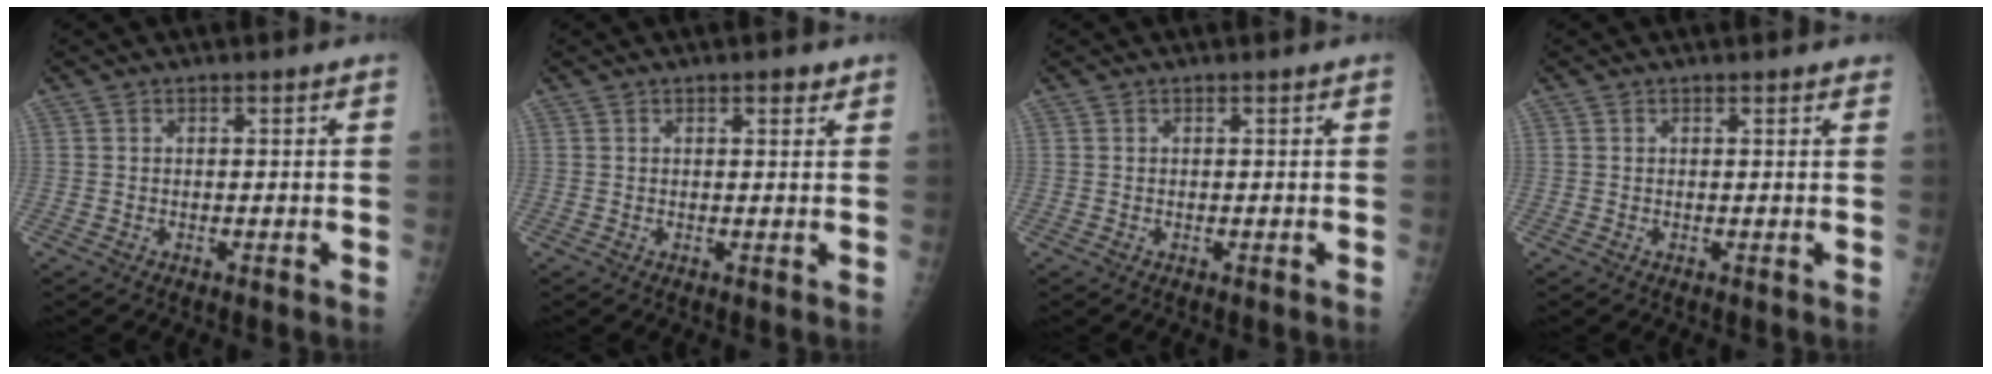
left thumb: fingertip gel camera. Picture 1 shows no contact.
{"total": 1.8, "force": [1.1, 0.7, 1.2], "torque": [-0.010, -0.003, 0.013]}
{"total": 0.0}
{"total": 1.0, "force": [0.8, 0.3, 0.5], "torque": [-0.002, 0.001, 0.008]}